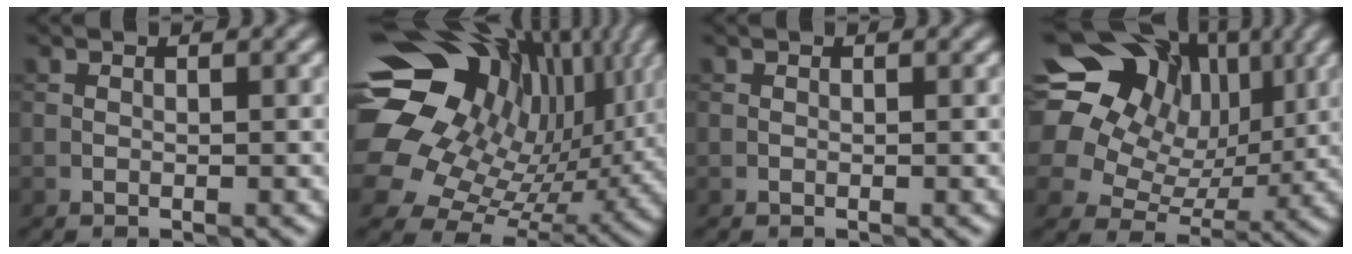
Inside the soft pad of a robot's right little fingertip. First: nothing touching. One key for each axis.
{"total": 19.2, "fx": 5.5, "fy": 14.5, "fz": 11.4, "tx": -0.228, "ty": 0.029, "tz": 0.109}
{"total": 0.0}
{"total": 16.0, "fx": 6.5, "fy": 12.7, "fz": 7.2, "tx": -0.188, "ty": 0.062, "tz": 0.109}